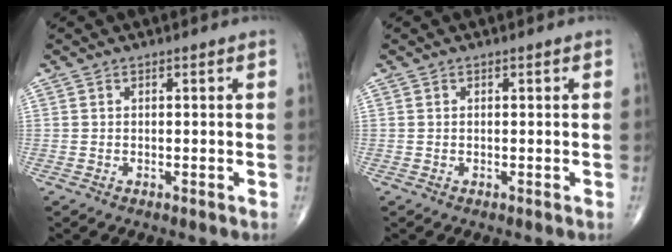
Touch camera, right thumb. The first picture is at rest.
{"total": 0.0}